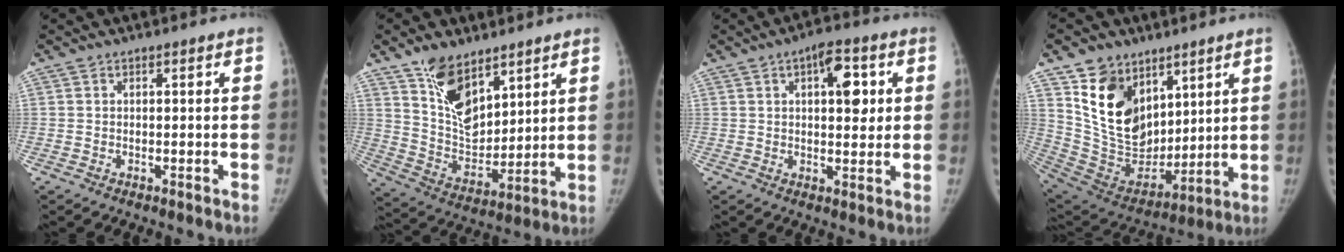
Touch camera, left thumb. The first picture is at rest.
{"total": 13.5, "force": [8.6, 7.0, 7.5], "torque": [-0.094, -0.061, 0.173]}
{"total": 8.1, "force": [2.4, 3.9, 6.7], "torque": [-0.067, -0.002, 0.030]}
{"total": 18.3, "force": [9.5, 12.3, 9.7], "torque": [-0.129, -0.052, 0.197]}